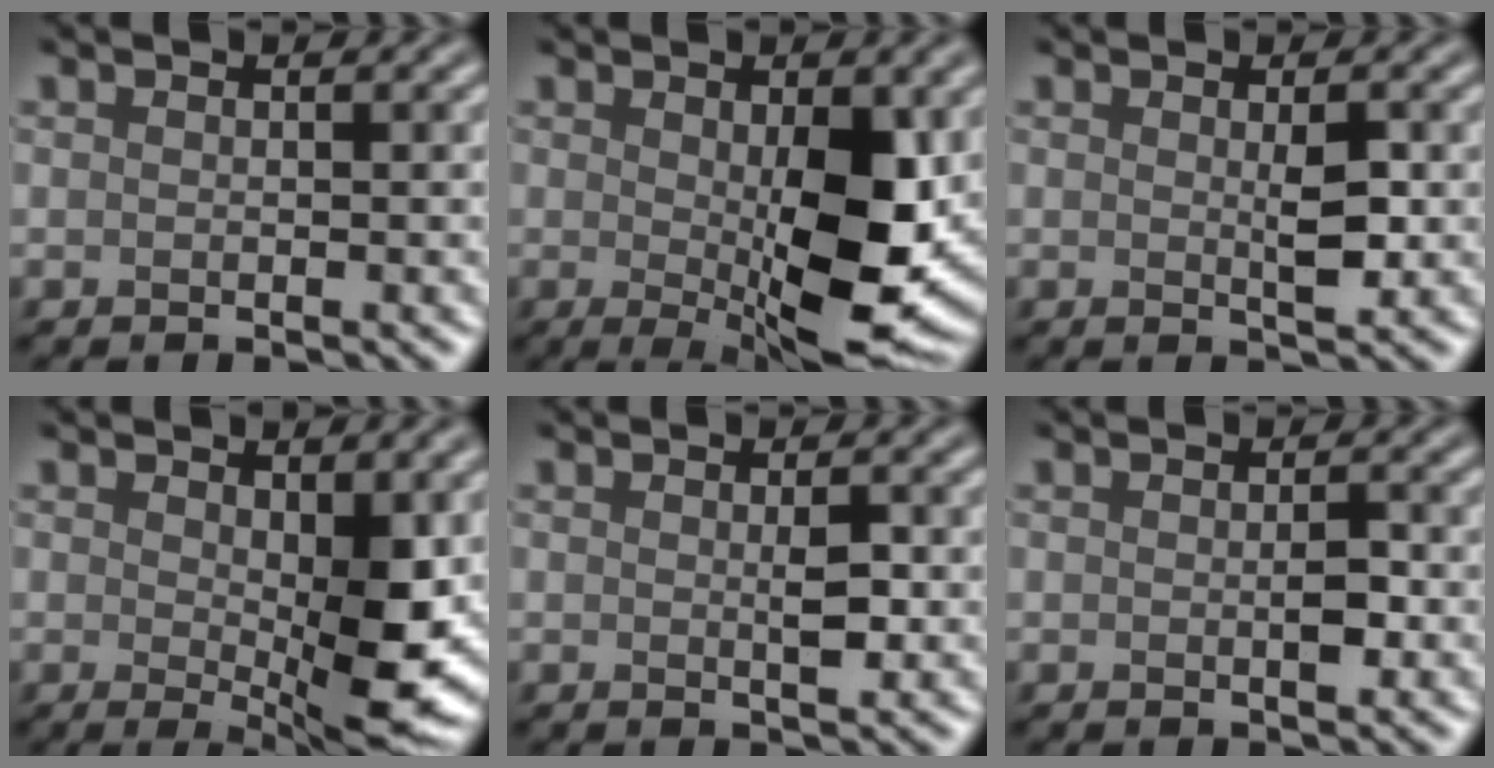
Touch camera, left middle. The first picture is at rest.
{"total": 8.9, "force": [-0.2, 2.9, 8.4], "torque": [-0.129, -0.017, 0.008]}
{"total": 1.7, "force": [0.1, 0.2, 1.7], "torque": [-0.033, -0.005, 0.007]}
{"total": 6.7, "force": [0.2, 1.8, 6.5], "torque": [-0.104, -0.017, 0.015]}
{"total": 1.3, "force": [0.0, 0.1, 1.3], "torque": [-0.025, -0.003, 0.005]}
{"total": 1.2, "force": [-0.3, 0.2, 1.1], "torque": [-0.023, -0.003, 0.000]}